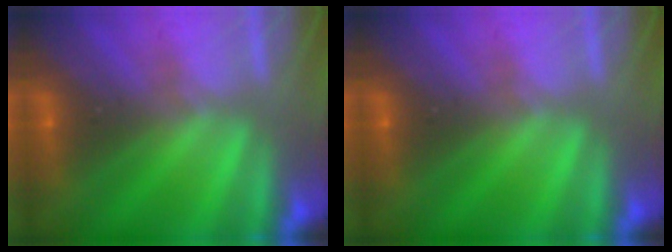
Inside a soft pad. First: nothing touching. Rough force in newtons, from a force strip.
{"total": 0.0}